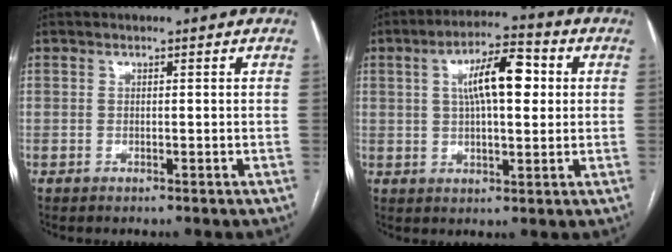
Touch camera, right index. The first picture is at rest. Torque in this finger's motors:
{"motor_torque": [0.73, -0.25, 0.34, 0.16]}